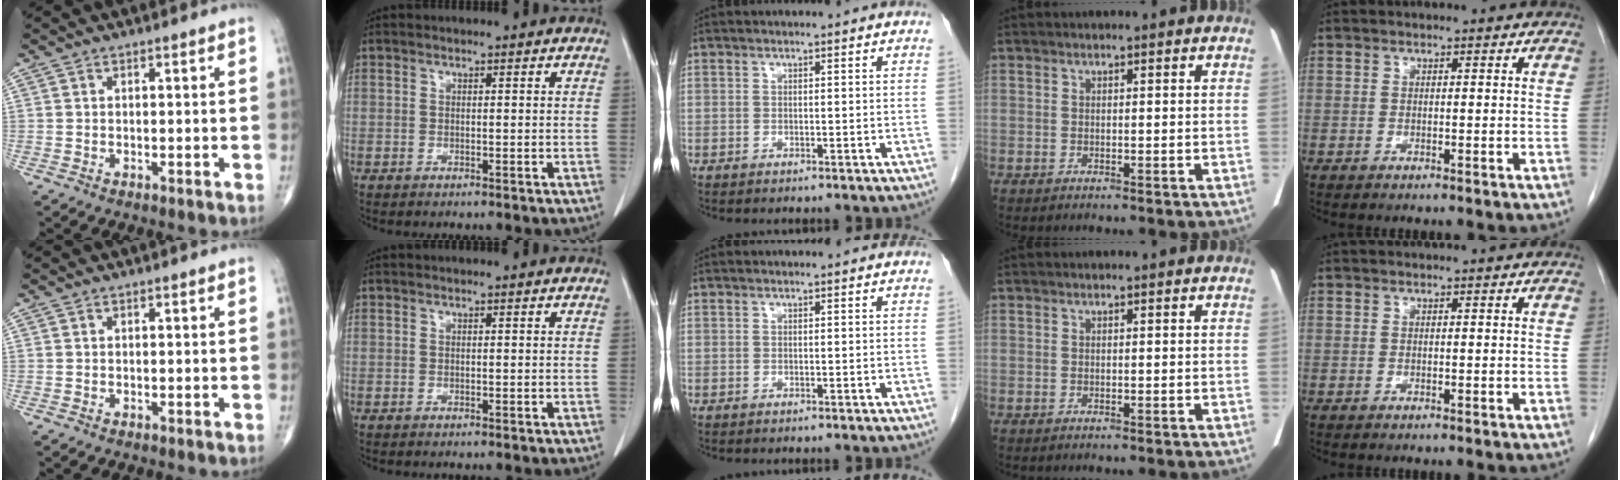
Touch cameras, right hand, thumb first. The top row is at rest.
{}